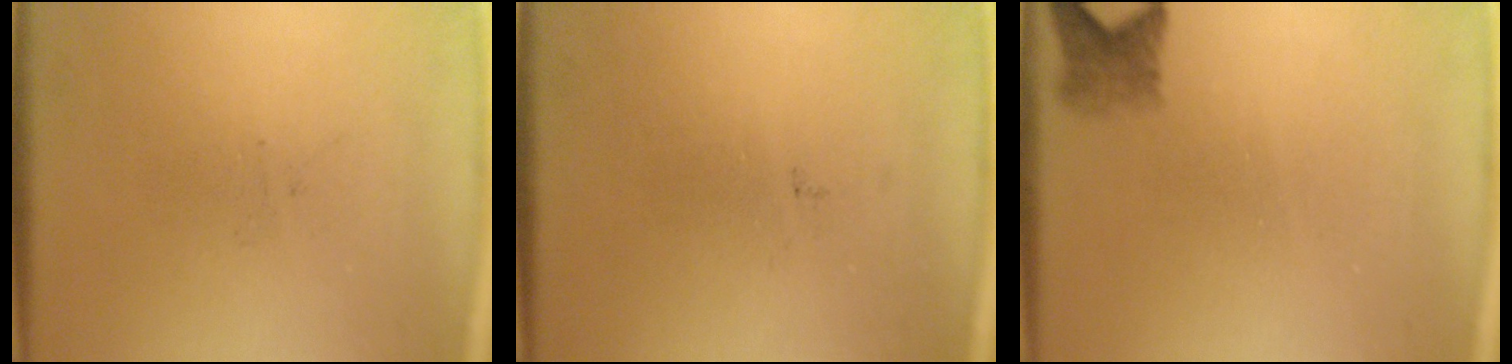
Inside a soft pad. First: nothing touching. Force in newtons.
{"total": 0.0}
{"total": 2.4}